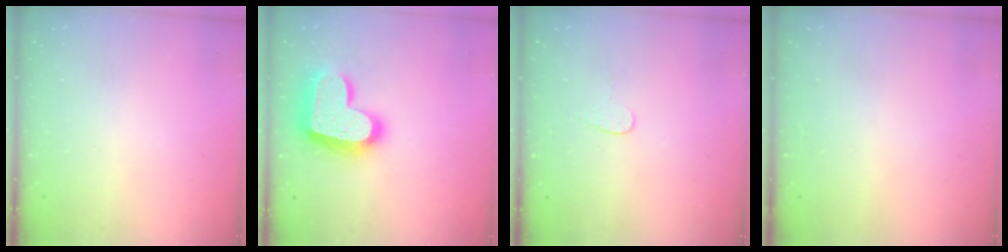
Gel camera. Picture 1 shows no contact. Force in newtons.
{"total": 21.7, "press": 21.6, "slide": 1.5}
{"total": 3.7, "press": 3.7, "slide": 0.4}
{"total": 0.6, "press": 0.5, "slide": 0.2}